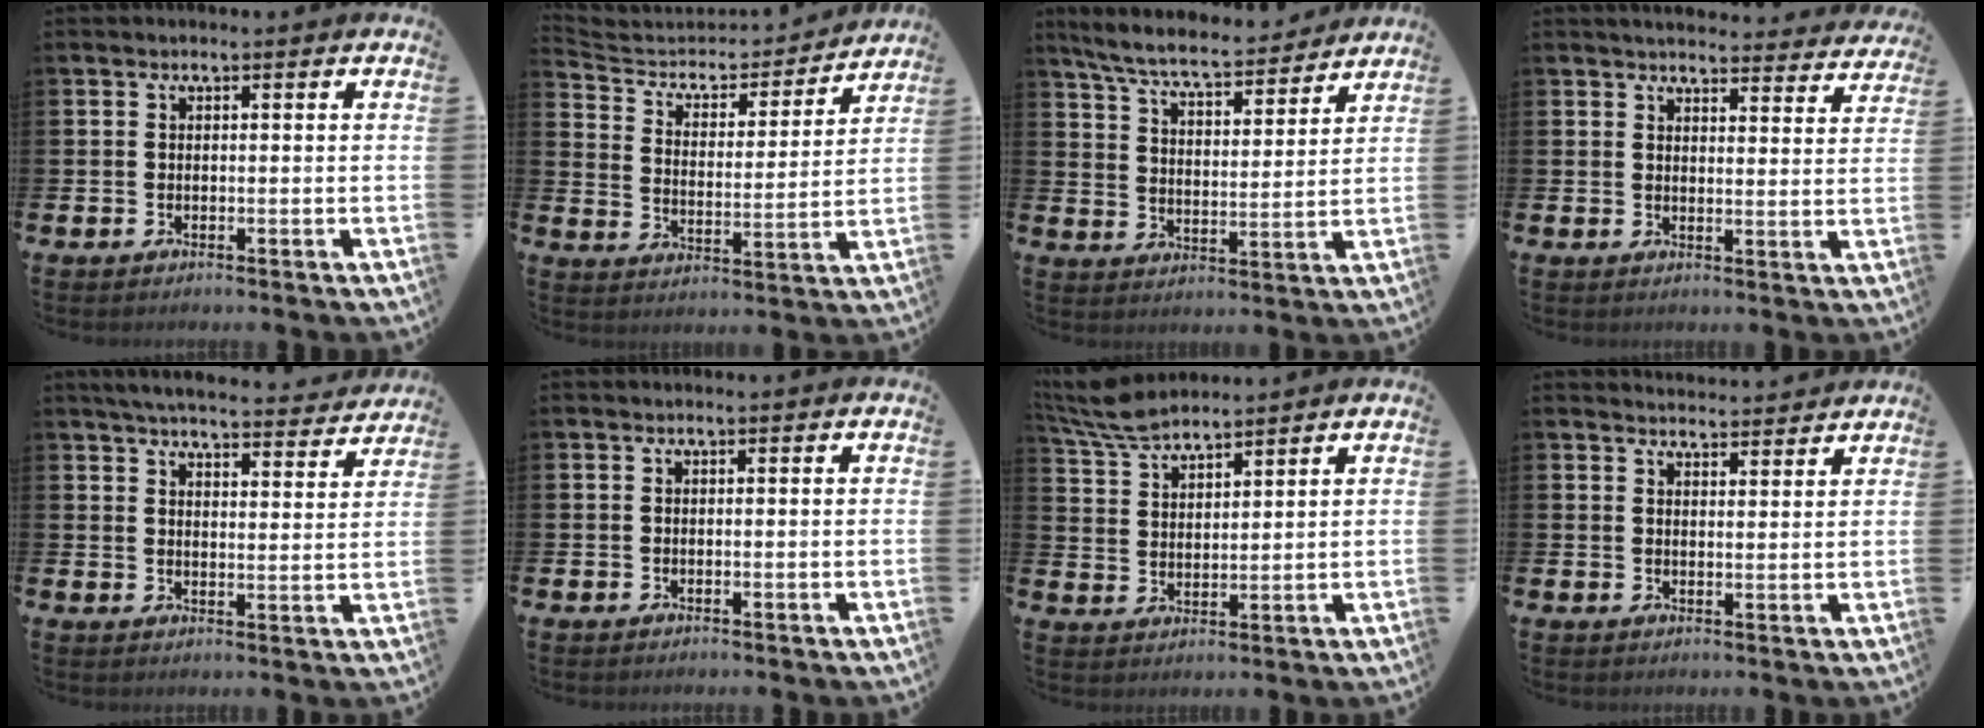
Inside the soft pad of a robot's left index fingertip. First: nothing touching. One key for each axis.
{"total": 5.0, "fx": 4.5, "fy": 1.9, "fz": 0.7, "tx": -0.046, "ty": -0.042, "tz": 0.069}
{"total": 7.2, "fx": 6.7, "fy": 0.9, "fz": 2.3, "tx": -0.079, "ty": -0.043, "tz": 0.116}
{"total": 4.1, "fx": 4.1, "fy": 0.6, "fz": 0.3, "tx": -0.004, "ty": -0.033, "tz": 0.070}
{"total": 5.3, "fx": 5.2, "fy": 0.5, "fz": 1.1, "tx": -0.035, "ty": -0.037, "tz": 0.089}
{"total": 0.0}
{"total": 6.4, "fx": 6.1, "fy": 0.9, "fz": 1.7, "tx": -0.057, "ty": -0.023, "tz": 0.113}
{"total": 3.4, "fx": 3.3, "fy": 0.3, "fz": -0.2, "tx": 0.000, "ty": -0.020, "tz": 0.060}